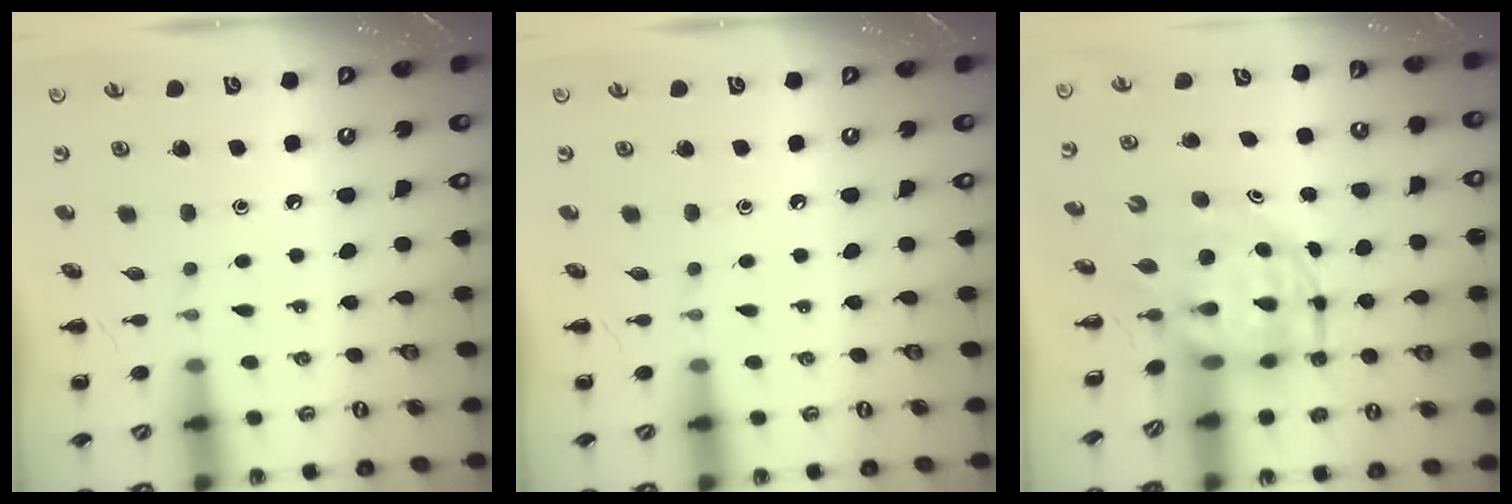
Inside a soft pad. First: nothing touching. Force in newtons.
{"total": 0.0}
{"total": 5.3, "press": 5.1, "slide": 1.6}